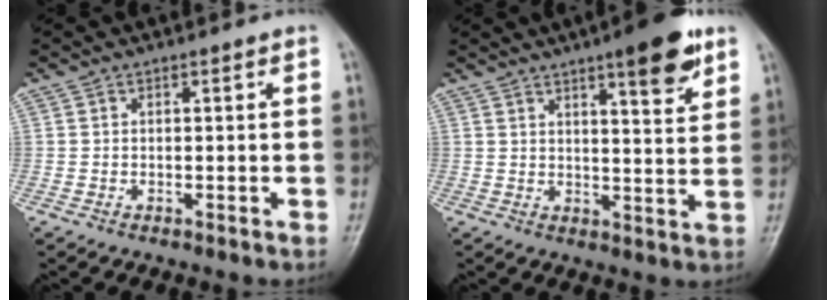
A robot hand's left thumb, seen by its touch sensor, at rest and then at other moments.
{"total": 10.3, "force": [6.3, 2.3, 7.8], "torque": [-0.092, -0.033, 0.083]}